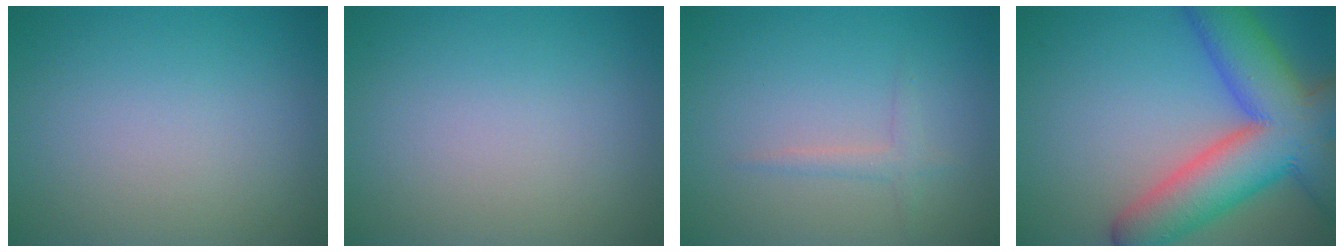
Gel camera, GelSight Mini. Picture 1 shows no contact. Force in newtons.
{"total": 0.0}
{"total": 1.3, "press": 1.3, "slide": 0.1}
{"total": 12.5, "press": 12.5, "slide": 0.5}